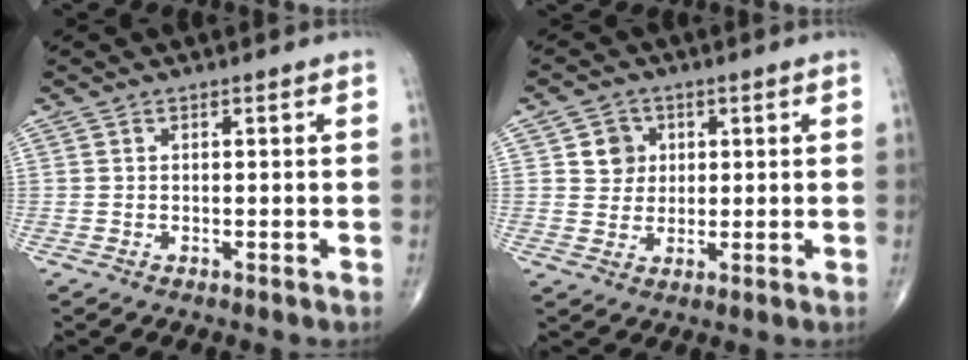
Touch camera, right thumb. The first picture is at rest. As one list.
[{"total": 4.9, "force": [1.4, 4.5, 1.5], "torque": [0.001, -0.001, 0.021]}]